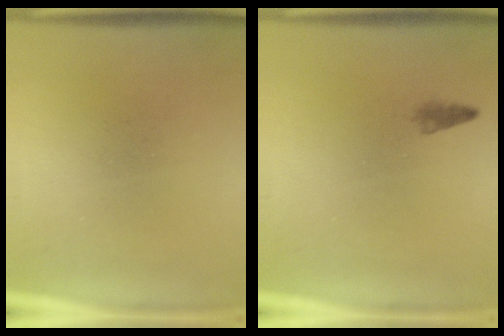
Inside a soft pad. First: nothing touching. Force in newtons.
{"total": 0.9}